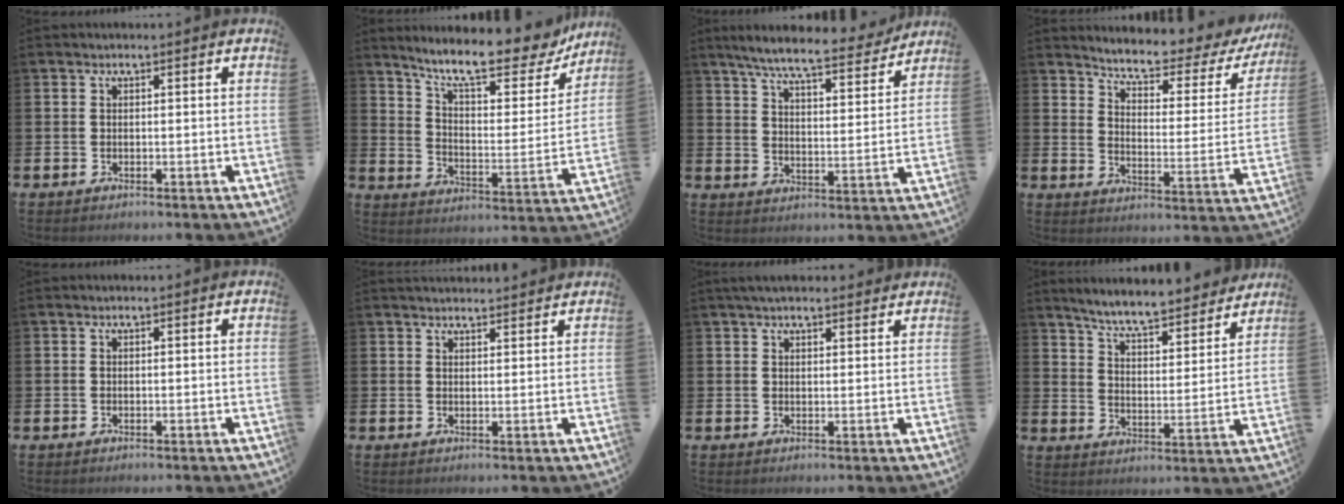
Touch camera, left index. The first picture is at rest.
{"total": 11.6, "force": [10.0, 2.6, 5.4], "torque": [-0.127, -0.066, 0.167]}
{"total": 7.8, "force": [7.2, 0.7, 3.0], "torque": [-0.074, -0.044, 0.121]}
{"total": 5.5, "force": [5.0, 1.1, 2.0], "torque": [-0.062, -0.041, 0.077]}
{"total": 0.0}
{"total": 2.5, "force": [2.4, 0.4, 0.1], "torque": [0.002, -0.012, 0.042]}
{"total": 3.1, "force": [2.8, 0.7, 1.0], "torque": [-0.025, -0.005, 0.052]}
{"total": 7.3, "force": [7.0, 0.5, 2.0], "torque": [-0.064, -0.051, 0.119]}